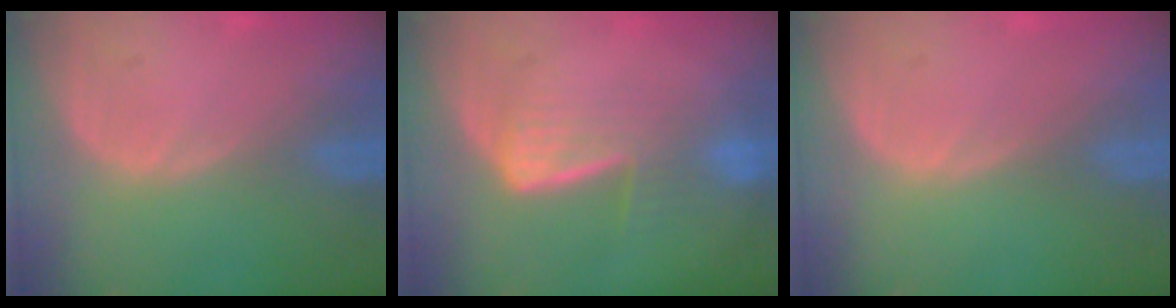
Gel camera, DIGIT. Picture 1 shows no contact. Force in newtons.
{"total": 6.9, "press": 5.8, "slide": 3.7}
{"total": 0.0}